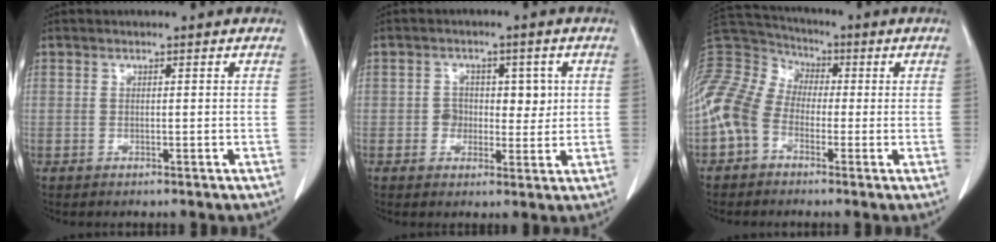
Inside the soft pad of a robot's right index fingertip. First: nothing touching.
{"total": 4.6, "force": [0.4, 3.6, 2.9], "torque": [-0.026, 0.012, 0.006]}
{"total": 10.5, "force": [-2.4, 8.5, 5.7], "torque": [-0.150, 0.042, -0.053]}